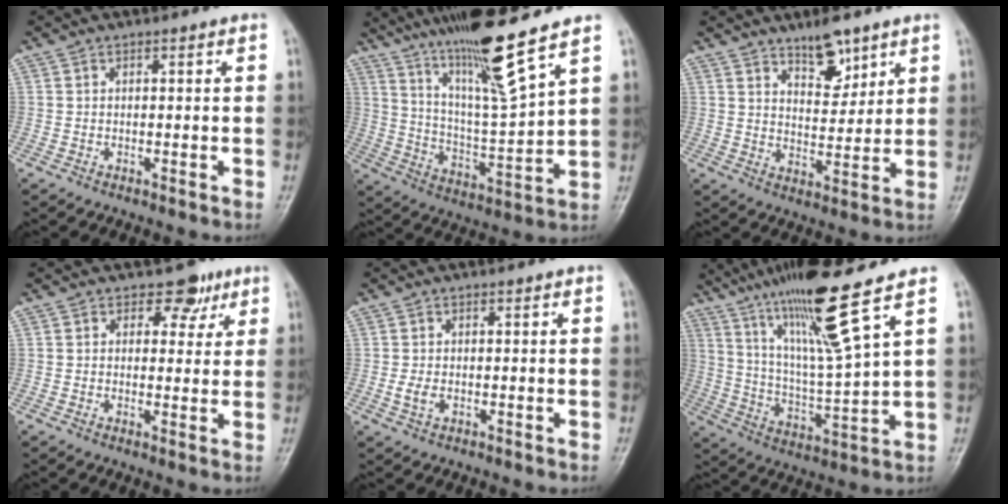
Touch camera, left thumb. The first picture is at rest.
{"total": 16.1, "force": [11.3, 0.4, 11.5], "torque": [-0.195, -0.065, 0.204]}
{"total": 7.5, "force": [5.2, 3.1, 4.3], "torque": [-0.043, -0.040, 0.087]}
{"total": 4.9, "force": [2.8, 3.5, 1.9], "torque": [0.010, -0.009, 0.035]}
{"total": 2.2, "force": [-0.3, 1.4, 1.7], "torque": [-0.034, -0.003, -0.009]}
{"total": 16.1, "force": [10.4, -0.1, 12.4], "torque": [-0.217, -0.056, 0.191]}